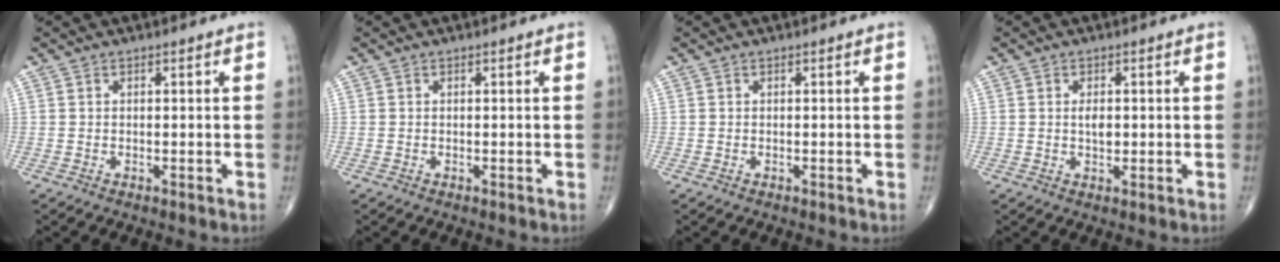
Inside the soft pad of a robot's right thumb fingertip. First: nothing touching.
{"total": 0.0}
{"total": 0.0}
{"total": 2.4, "force": [0.2, 1.3, 2.0], "torque": [-0.031, -0.001, 0.002]}